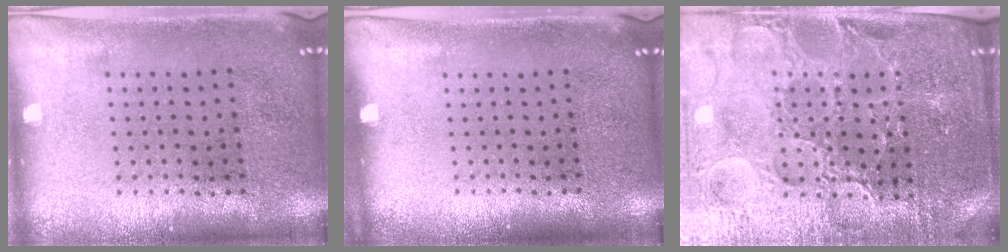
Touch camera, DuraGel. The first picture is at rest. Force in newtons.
{"total": 0.0}
{"total": 4.6, "press": 4.3, "slide": 1.6}